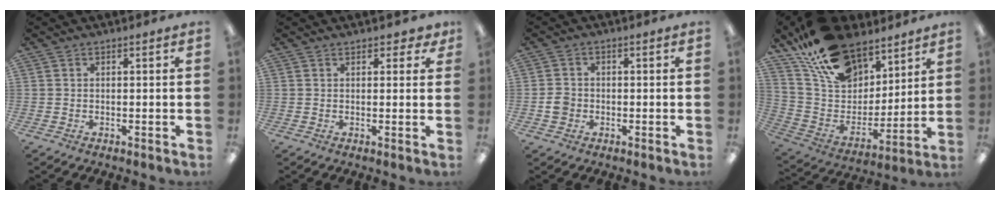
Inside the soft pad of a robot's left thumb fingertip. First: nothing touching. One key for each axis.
{"total": 2.2, "fx": 1.6, "fy": 1.4, "fz": 0.7, "tx": 0.000, "ty": -0.002, "tz": 0.027}
{"total": 3.5, "fx": -0.8, "fy": 3.1, "fz": 1.4, "tx": -0.023, "ty": 0.007, "tz": -0.014}
{"total": 20.9, "fx": 15.1, "fy": 11.7, "fz": 8.4, "tx": -0.168, "ty": -0.088, "tz": 0.282}